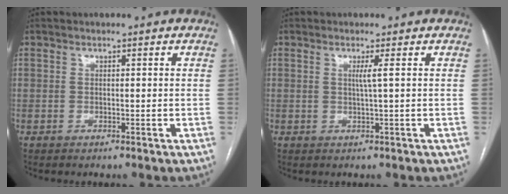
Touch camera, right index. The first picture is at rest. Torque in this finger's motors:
{"motor_torque": [0.14, 0.03, 0.04, 0.03]}